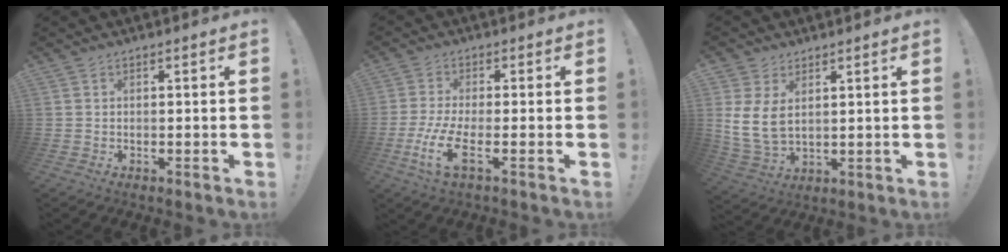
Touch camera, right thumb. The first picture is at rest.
{"total": 9.5, "force": [-2.7, 2.7, 8.7], "torque": [-0.190, -0.013, -0.050]}
{"total": 9.0, "force": [2.8, 5.5, 6.6], "torque": [-0.138, -0.019, 0.056]}